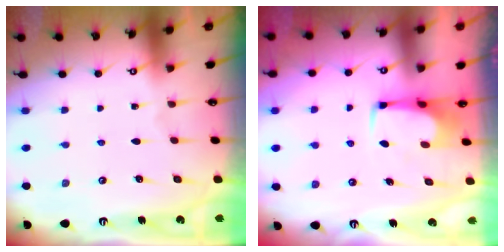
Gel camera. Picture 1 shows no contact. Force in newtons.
{"total": 0.6, "press": 0.5, "slide": 0.3}